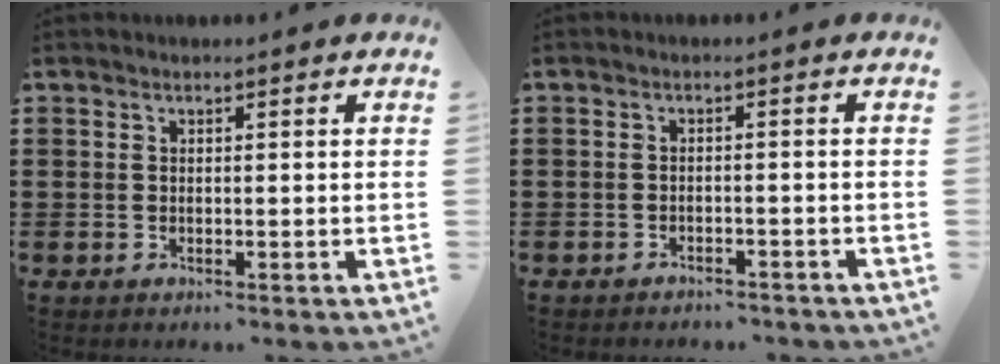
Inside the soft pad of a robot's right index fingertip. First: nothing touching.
{"total": 1.8, "force": [-1.8, 0.3, 0.0], "torque": [-0.007, -0.001, -0.040]}